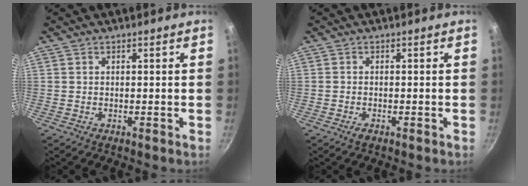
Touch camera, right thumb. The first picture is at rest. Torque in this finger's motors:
{"motor_torque": [0.22, -0.03, -0.07, -0.46, -0.08]}